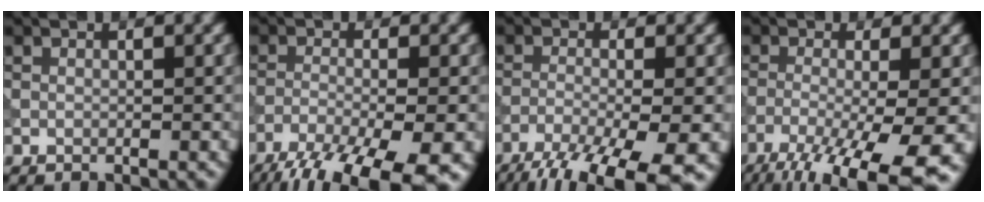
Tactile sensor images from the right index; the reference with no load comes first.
{"total": 11.6, "force": [-8.5, 2.8, 7.3], "torque": [-0.139, -0.043, -0.130]}
{"total": 10.5, "force": [-7.4, 2.4, 7.1], "torque": [-0.128, -0.034, -0.118]}
{"total": 11.4, "force": [-6.3, 2.9, 9.1], "torque": [-0.151, -0.017, -0.097]}